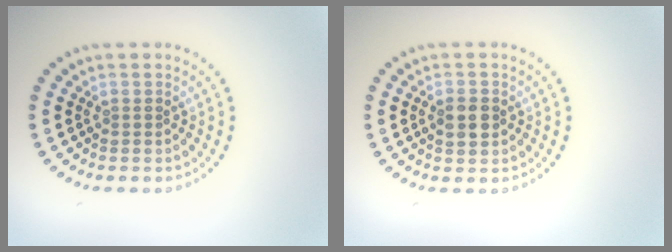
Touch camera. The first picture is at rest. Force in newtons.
{"total": 2.7, "press": 2.7, "slide": 0.1}